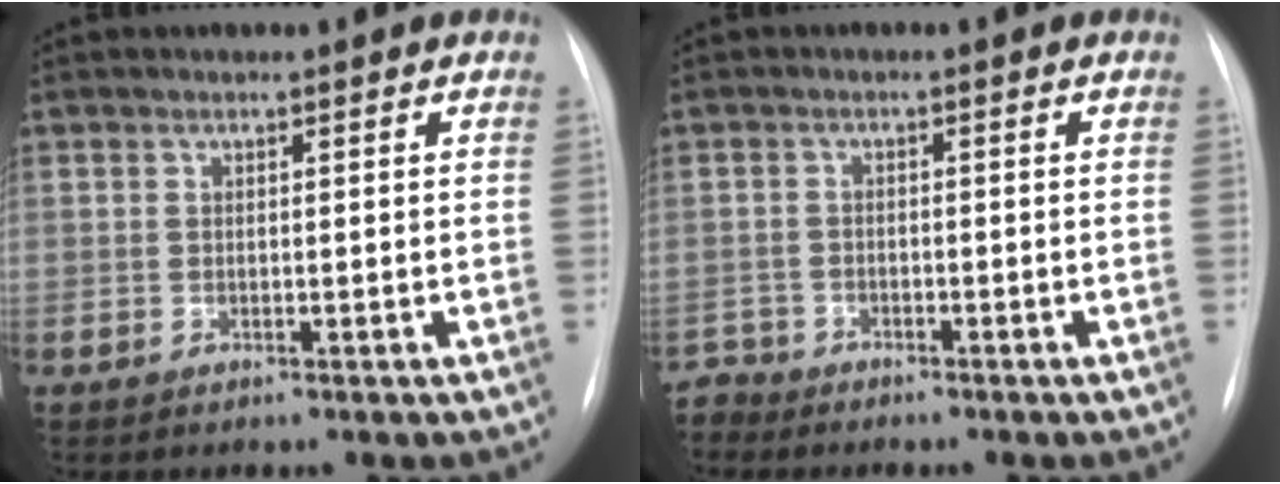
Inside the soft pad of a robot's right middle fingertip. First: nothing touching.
{"total": 2.4, "force": [-2.1, 0.5, -1.0], "torque": [0.023, -0.005, -0.042]}